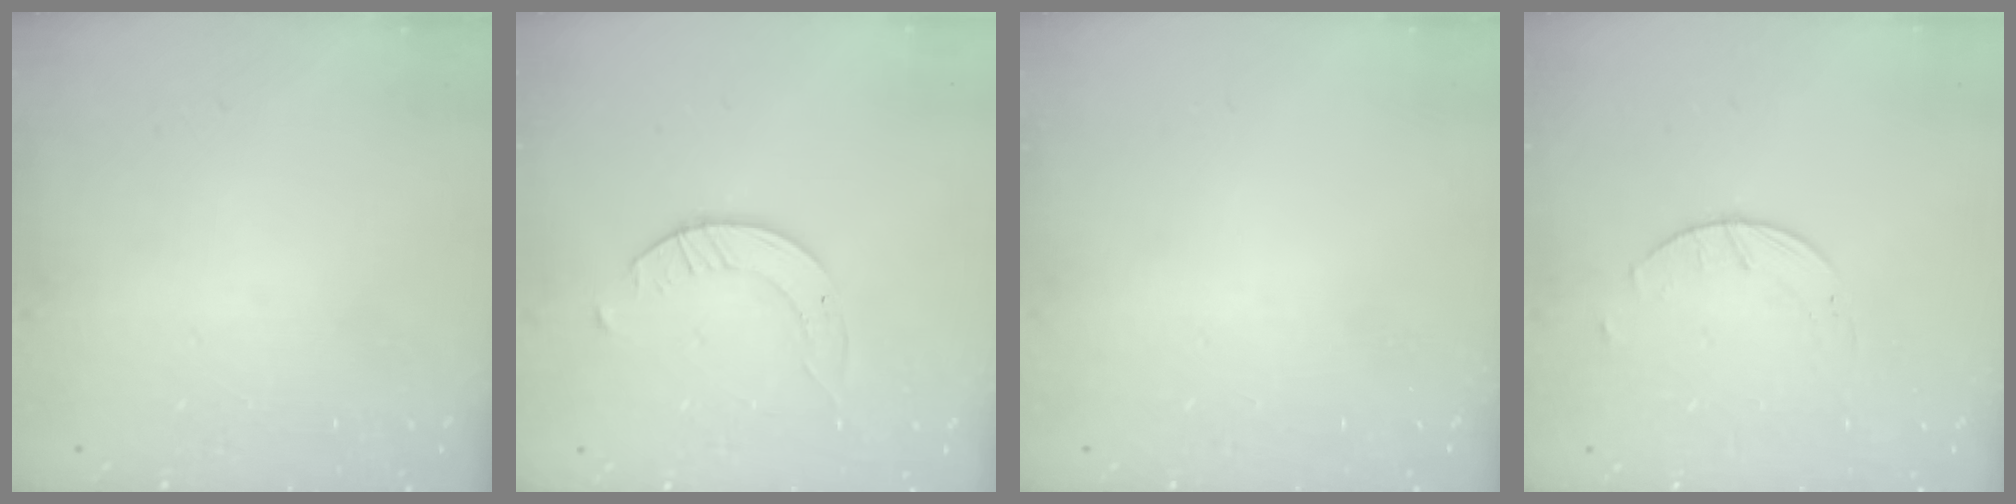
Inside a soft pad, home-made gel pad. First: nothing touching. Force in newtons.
{"total": 2.7, "press": 2.7, "slide": 0.3}
{"total": 0.0}
{"total": 2.0, "press": 2.0, "slide": 0.3}